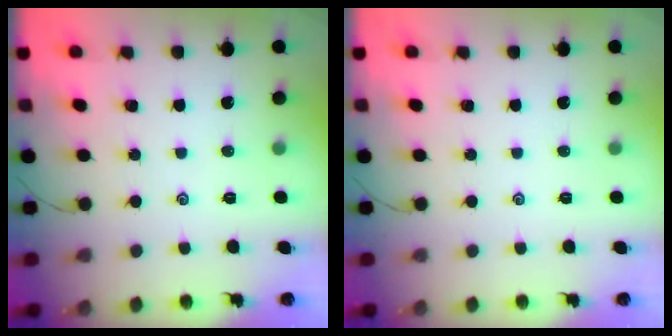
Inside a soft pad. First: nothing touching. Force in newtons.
{"total": 0.0}